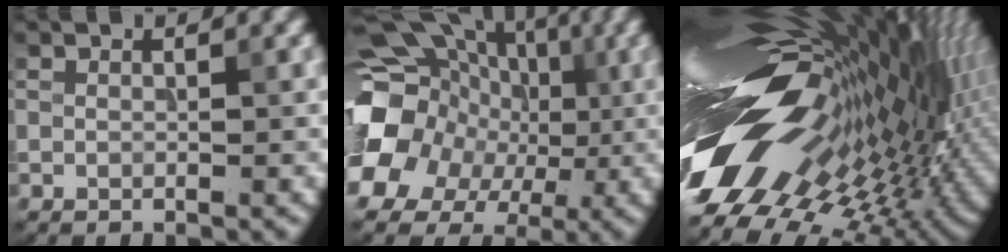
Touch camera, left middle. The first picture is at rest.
{"total": 16.4, "force": [-0.4, 13.6, 9.1], "torque": [-0.179, 0.008, -0.024]}
{"total": 20.5, "force": [1.2, 9.4, 18.1], "torque": [-0.293, -0.011, 0.002]}